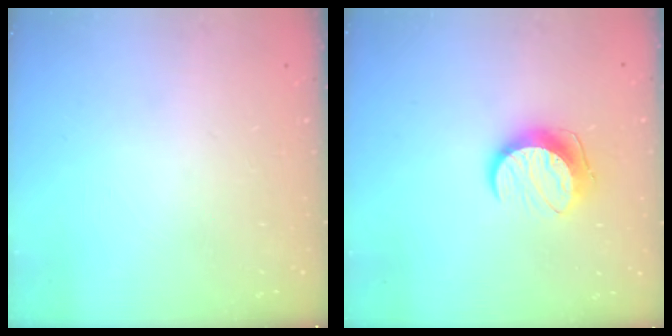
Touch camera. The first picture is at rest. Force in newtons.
{"total": 10.3, "press": 10.2, "slide": 0.4}